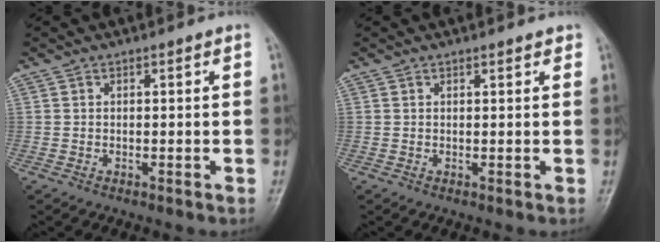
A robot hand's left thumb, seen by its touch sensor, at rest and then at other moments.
{"total": 1.1, "force": [0.9, 0.3, 0.6], "torque": [-0.006, -0.003, 0.009]}